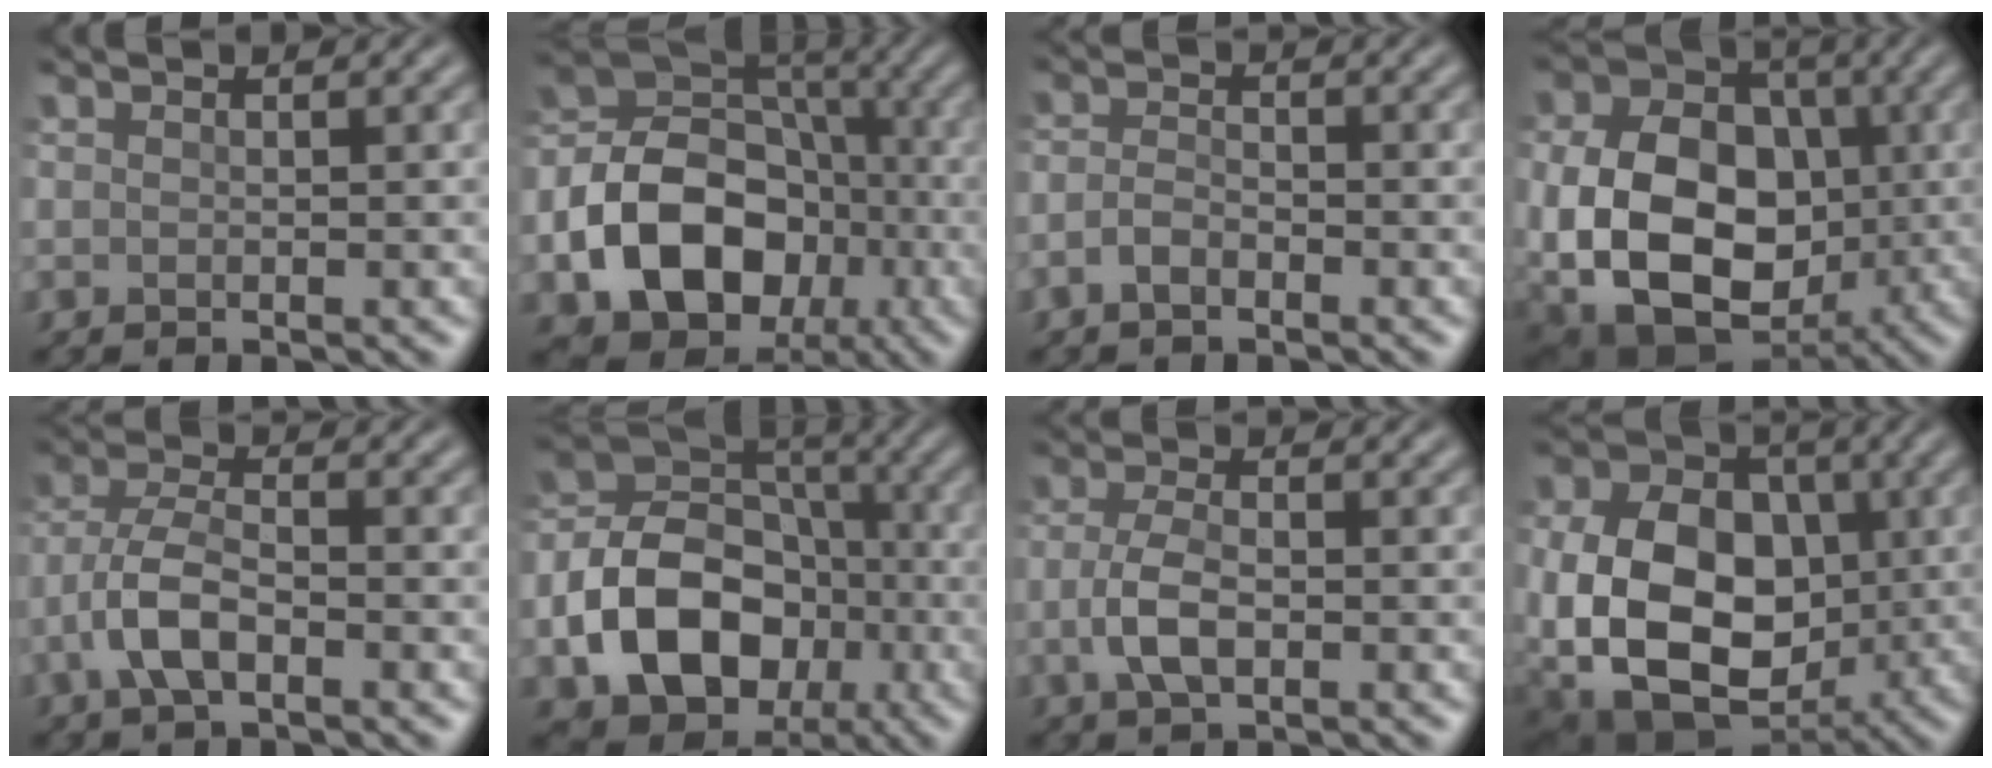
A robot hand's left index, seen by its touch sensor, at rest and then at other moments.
{"total": 12.6, "force": [-3.9, 9.6, 7.2], "torque": [-0.124, -0.007, -0.081]}
{"total": 1.7, "force": [-1.0, 0.7, 1.1], "torque": [-0.026, 0.002, -0.026]}
{"total": 16.5, "force": [-1.8, 12.7, 10.4], "torque": [-0.189, -0.007, -0.041]}
{"total": 4.5, "force": [-1.8, 2.0, 3.6], "torque": [-0.077, 0.005, -0.043]}
{"total": 10.9, "force": [-3.4, 8.1, 6.6], "torque": [-0.116, 0.000, -0.068]}
{"total": 3.5, "force": [-0.7, 1.7, 3.0], "torque": [-0.065, -0.003, -0.016]}
{"total": 18.1, "force": [-1.5, 14.1, 11.3], "torque": [-0.227, -0.012, -0.037]}